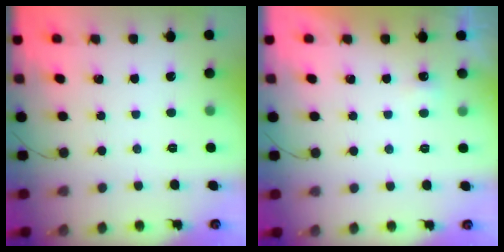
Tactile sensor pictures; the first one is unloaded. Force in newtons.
{"total": 2.3, "press": 2.2, "slide": 0.7}